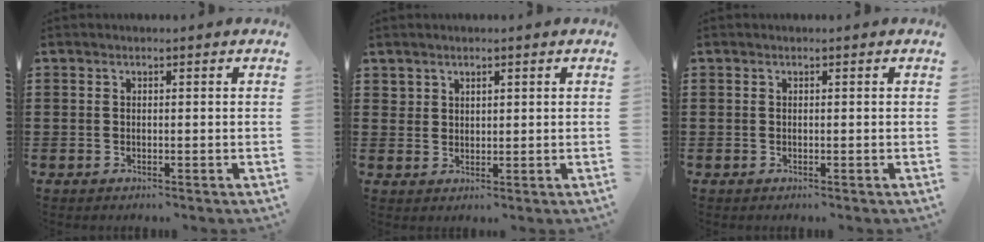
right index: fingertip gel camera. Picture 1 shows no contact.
{"total": 1.9, "force": [1.6, 1.0, 0.2], "torque": [-0.008, 0.004, 0.033]}
{"total": 0.0}